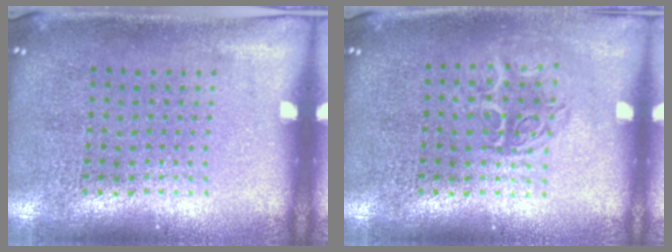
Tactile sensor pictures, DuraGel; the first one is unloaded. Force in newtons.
{"total": 1.4, "press": 1.1, "slide": 0.7}